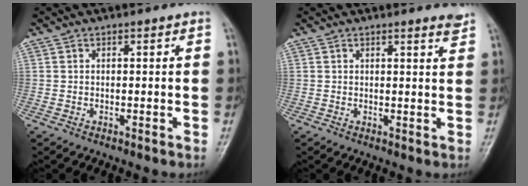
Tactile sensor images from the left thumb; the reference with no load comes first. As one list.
[{"total": 2.0, "force": [1.9, 0.0, 0.8], "torque": [-0.008, -0.019, 0.019]}]